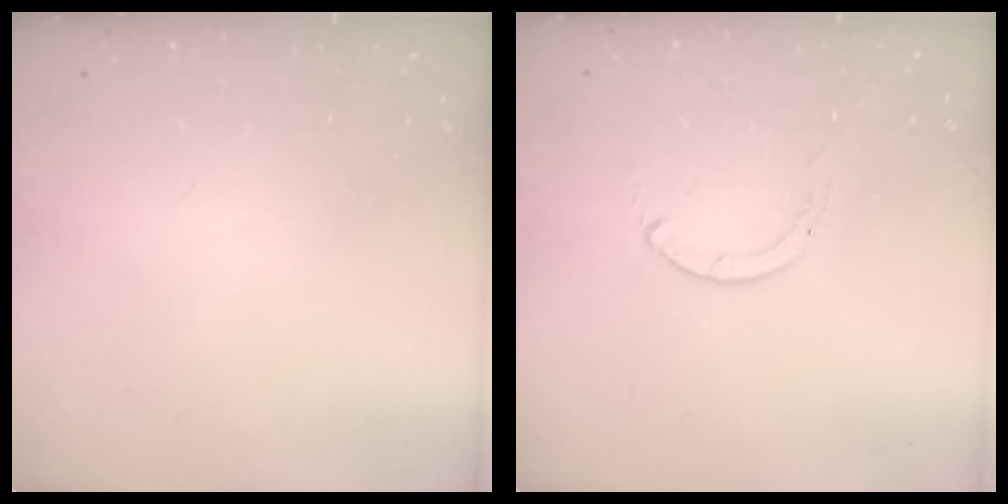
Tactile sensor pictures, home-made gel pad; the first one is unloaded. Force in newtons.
{"total": 0.0}